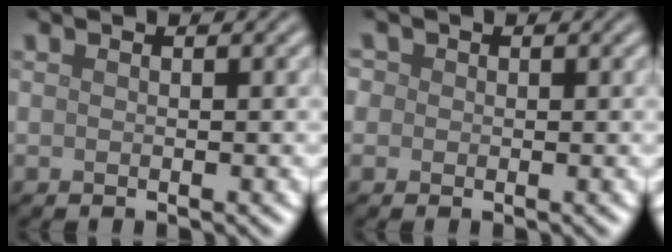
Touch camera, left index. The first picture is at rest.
{"total": 1.8, "force": [0.7, 1.5, 0.6], "torque": [-0.007, 0.012, -0.008]}